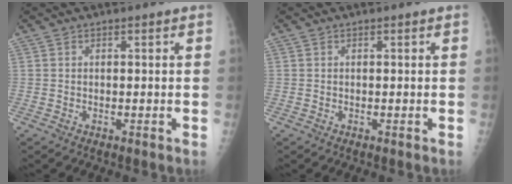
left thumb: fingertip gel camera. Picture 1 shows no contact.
{"total": 0.0}